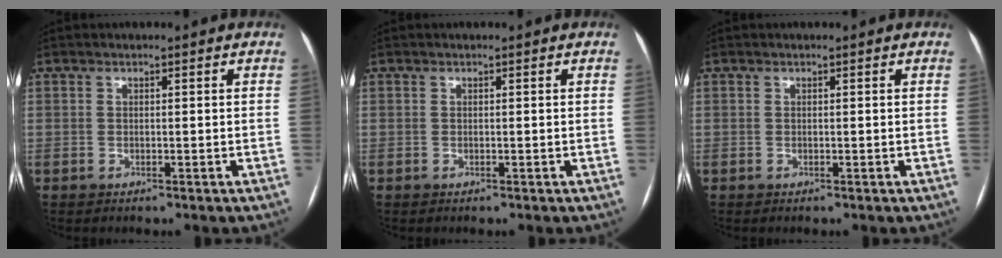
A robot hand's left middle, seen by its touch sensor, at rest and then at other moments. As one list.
[{"total": 0.0}, {"total": 0.0}]